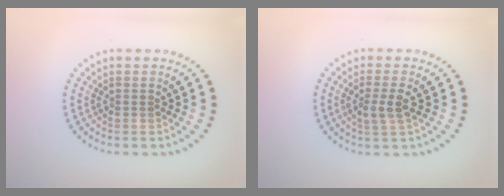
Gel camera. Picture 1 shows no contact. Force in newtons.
{"total": 2.1, "press": 1.9, "slide": 0.8}